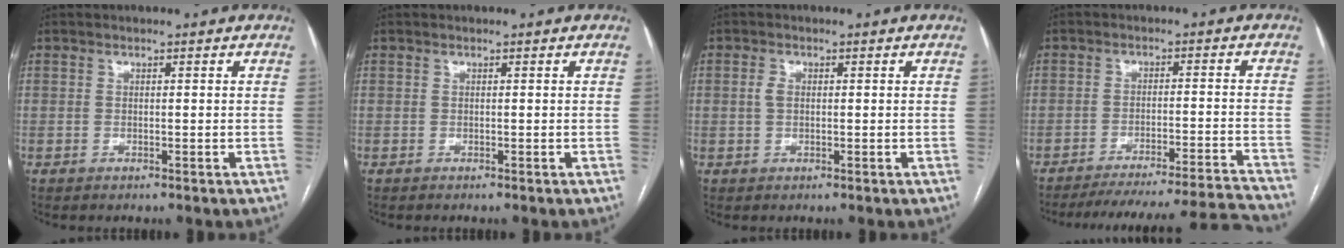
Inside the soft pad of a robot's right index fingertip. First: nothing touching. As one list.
[{"total": 0.0}, {"total": 1.6, "force": [0.2, 1.0, 1.2], "torque": [-0.028, 0.007, 0.005]}, {"total": 20.1, "force": [-19.3, -1.1, 5.4], "torque": [-0.054, -0.008, -0.256]}]